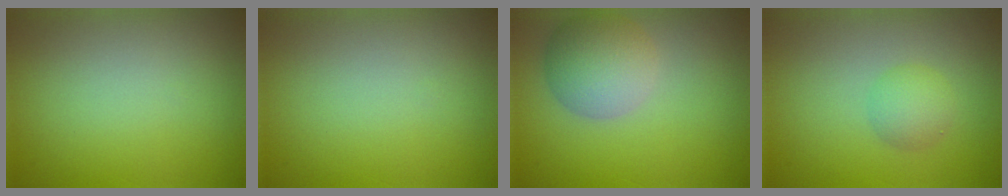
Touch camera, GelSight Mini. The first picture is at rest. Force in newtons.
{"total": 0.0}
{"total": 4.8, "press": 4.8, "slide": 0.3}
{"total": 2.1, "press": 2.1, "slide": 0.0}